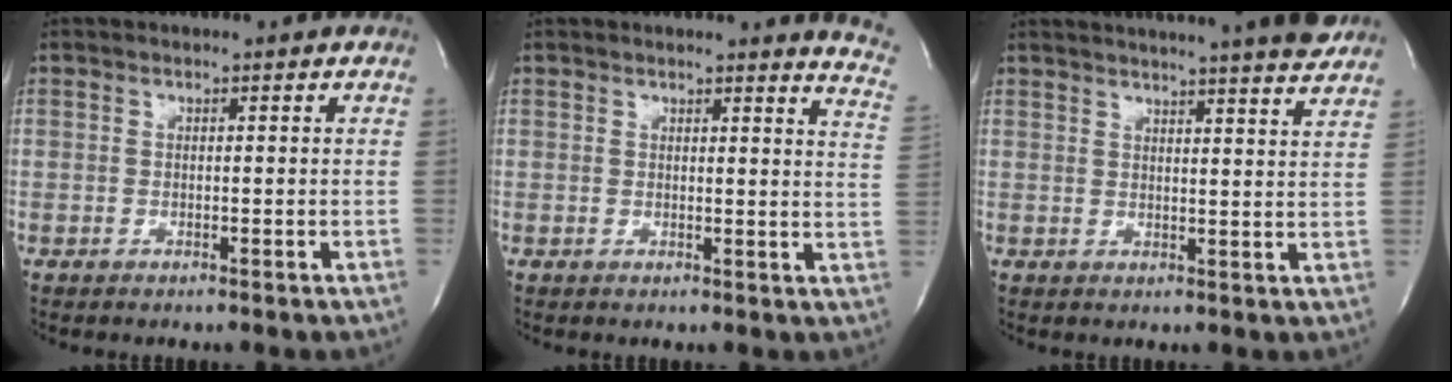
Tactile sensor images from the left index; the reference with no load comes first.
{"total": 7.6, "force": [7.1, -0.3, 2.8], "torque": [-0.023, -0.063, 0.045]}
{"total": 17.6, "force": [16.0, 0.2, 7.2], "torque": [-0.116, -0.014, 0.200]}